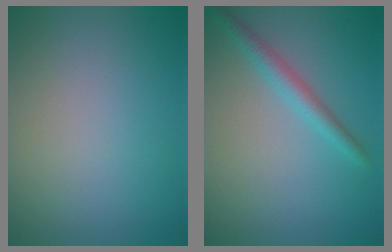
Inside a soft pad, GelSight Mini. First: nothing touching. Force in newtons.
{"total": 2.3, "press": 2.3, "slide": 0.0}